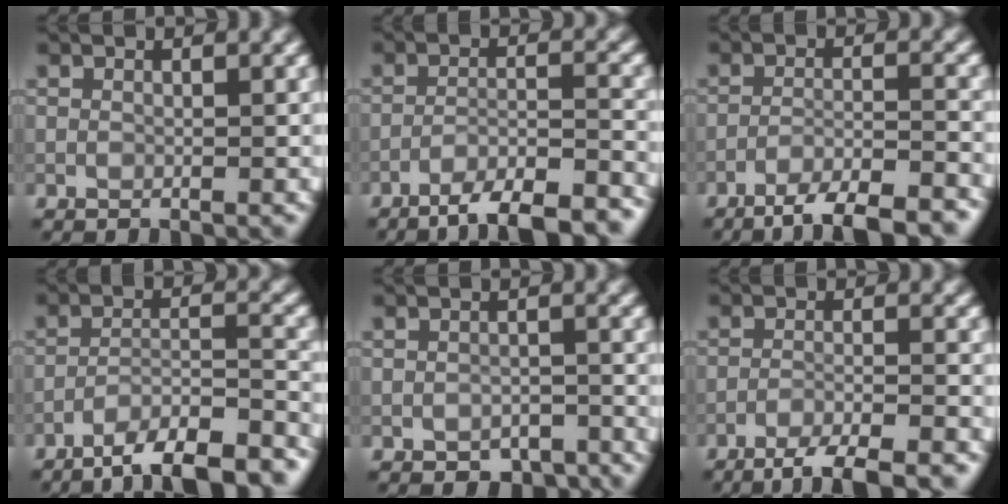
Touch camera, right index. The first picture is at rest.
{"total": 8.3, "force": [-6.8, 1.7, 4.5], "torque": [-0.061, -0.001, -0.100]}
{"total": 6.5, "force": [-5.1, 1.1, 3.8], "torque": [-0.055, 0.001, -0.083]}
{"total": 10.7, "force": [-9.0, 2.5, 5.3], "torque": [-0.065, -0.002, -0.121]}
{"total": 2.5, "force": [-1.8, 1.3, 1.1], "torque": [-0.017, -0.004, -0.023]}
{"total": 5.0, "force": [-3.9, 0.6, 3.1], "torque": [-0.049, -0.001, -0.073]}